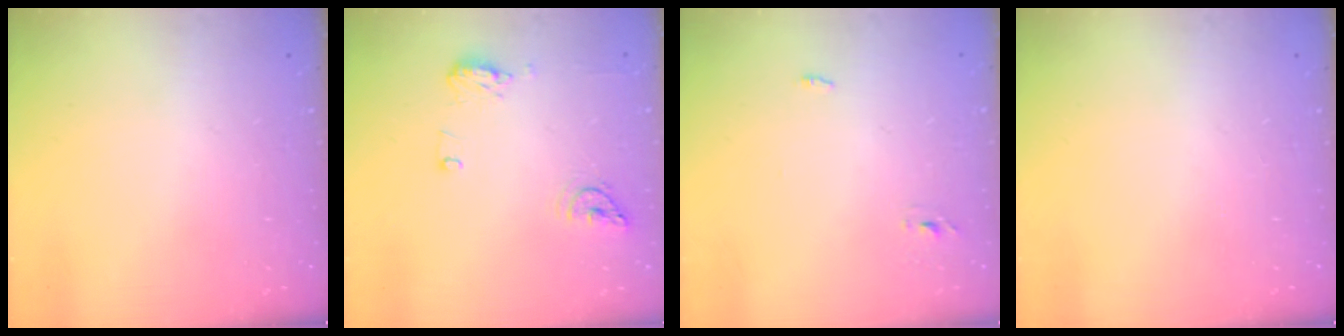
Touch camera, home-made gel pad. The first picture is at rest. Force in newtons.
{"total": 12.8, "press": 10.6, "slide": 7.2}
{"total": 2.7, "press": 2.6, "slide": 0.8}
{"total": 0.0}